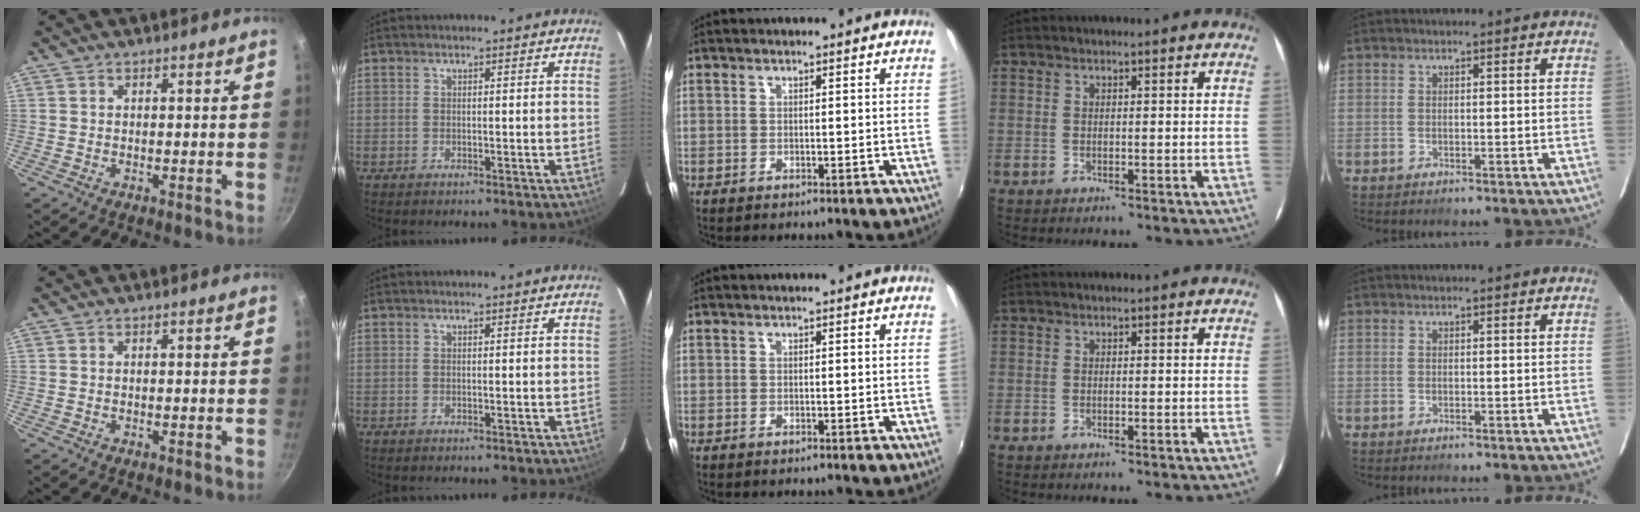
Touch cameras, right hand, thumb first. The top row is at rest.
{}